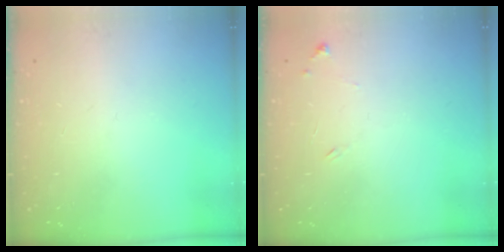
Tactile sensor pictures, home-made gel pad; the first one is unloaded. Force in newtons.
{"total": 5.5, "press": 5.4, "slide": 0.4}